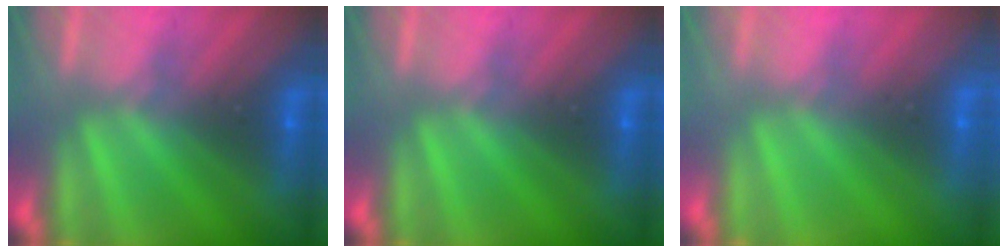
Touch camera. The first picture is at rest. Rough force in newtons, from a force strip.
{"total": 0.0}
{"total": 1.5}